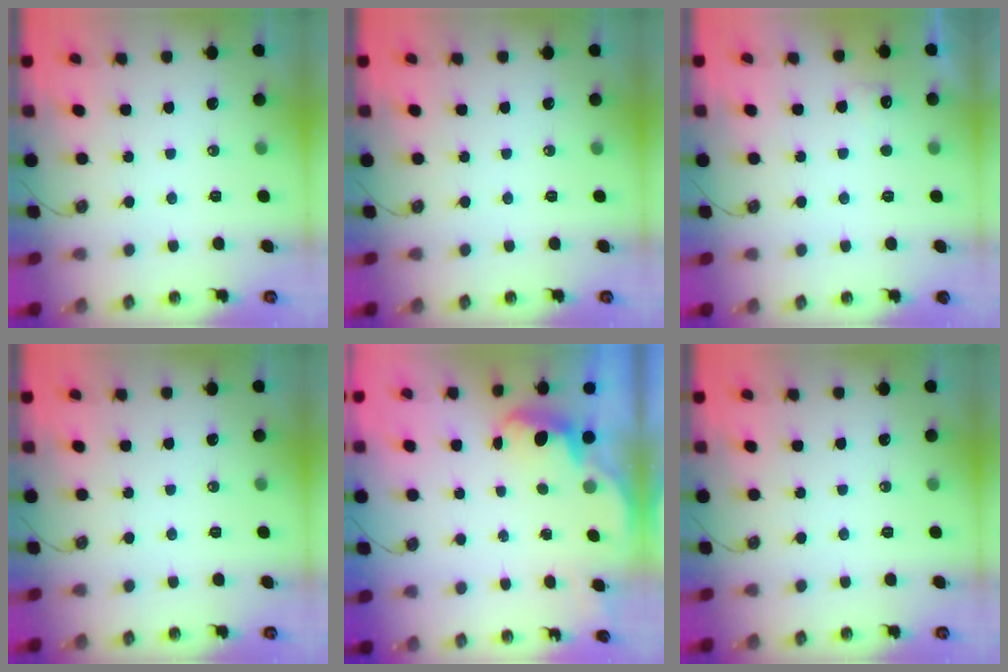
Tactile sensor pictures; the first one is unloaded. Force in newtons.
{"total": 0.0}
{"total": 3.9, "press": 3.8, "slide": 1.2}
{"total": 0.0}
{"total": 2.3, "press": 2.2, "slide": 0.6}
{"total": 0.0}